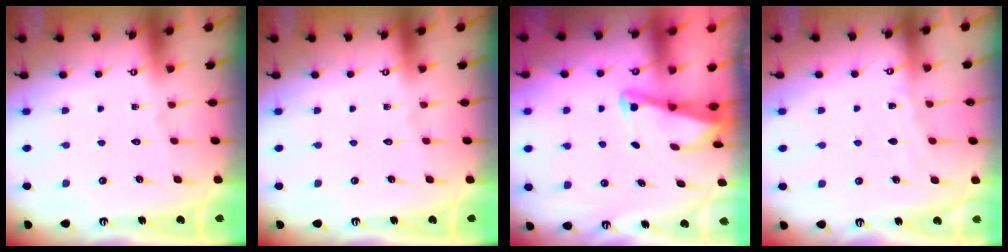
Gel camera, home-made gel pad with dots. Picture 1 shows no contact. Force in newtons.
{"total": 0.0}
{"total": 2.9, "press": 2.9, "slide": 0.3}
{"total": 4.5, "press": 4.4, "slide": 0.6}